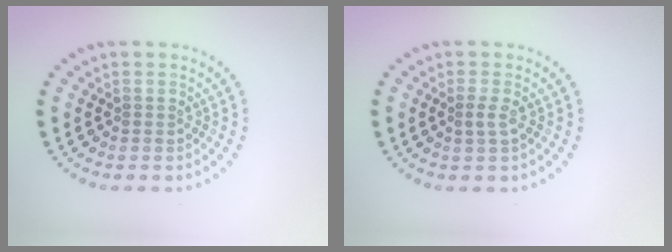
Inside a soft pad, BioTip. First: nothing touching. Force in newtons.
{"total": 1.1, "press": 0.9, "slide": 0.5}